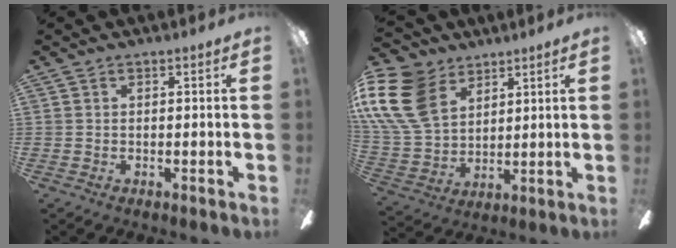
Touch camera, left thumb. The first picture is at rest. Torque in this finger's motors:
{"motor_torque": [0.55, 0.68, 1.45, -1.32, 0.69]}